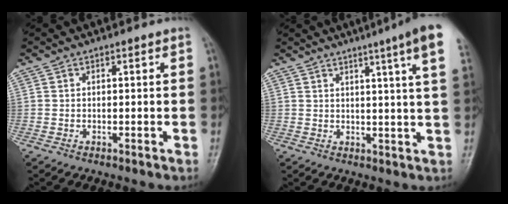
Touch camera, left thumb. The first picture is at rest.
{"total": 10.6, "force": [6.3, -0.5, 8.5], "torque": [-0.112, -0.014, 0.067]}